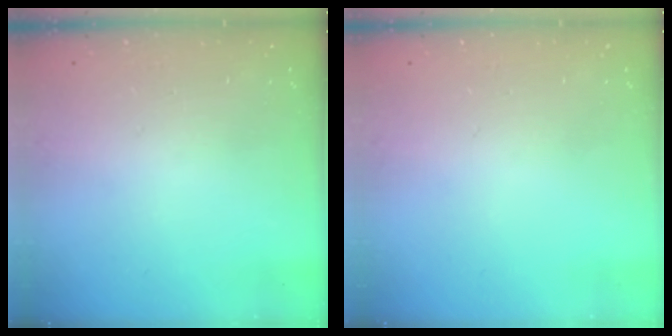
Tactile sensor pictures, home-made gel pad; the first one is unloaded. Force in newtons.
{"total": 0.0}